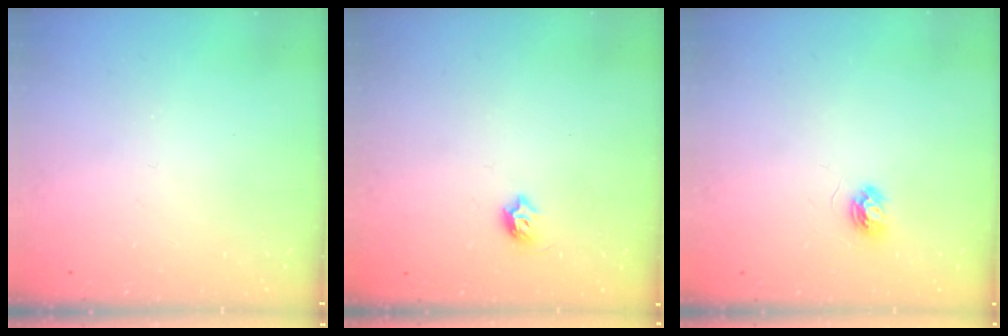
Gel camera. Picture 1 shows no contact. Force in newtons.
{"total": 5.5, "press": 5.4, "slide": 0.9}
{"total": 3.8, "press": 3.8, "slide": 0.4}